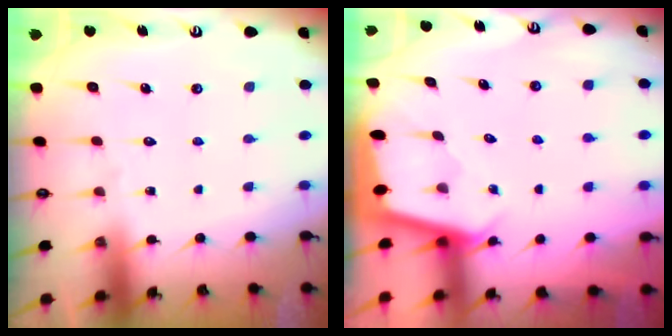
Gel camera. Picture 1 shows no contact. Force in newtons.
{"total": 1.7, "press": 1.7, "slide": 0.1}